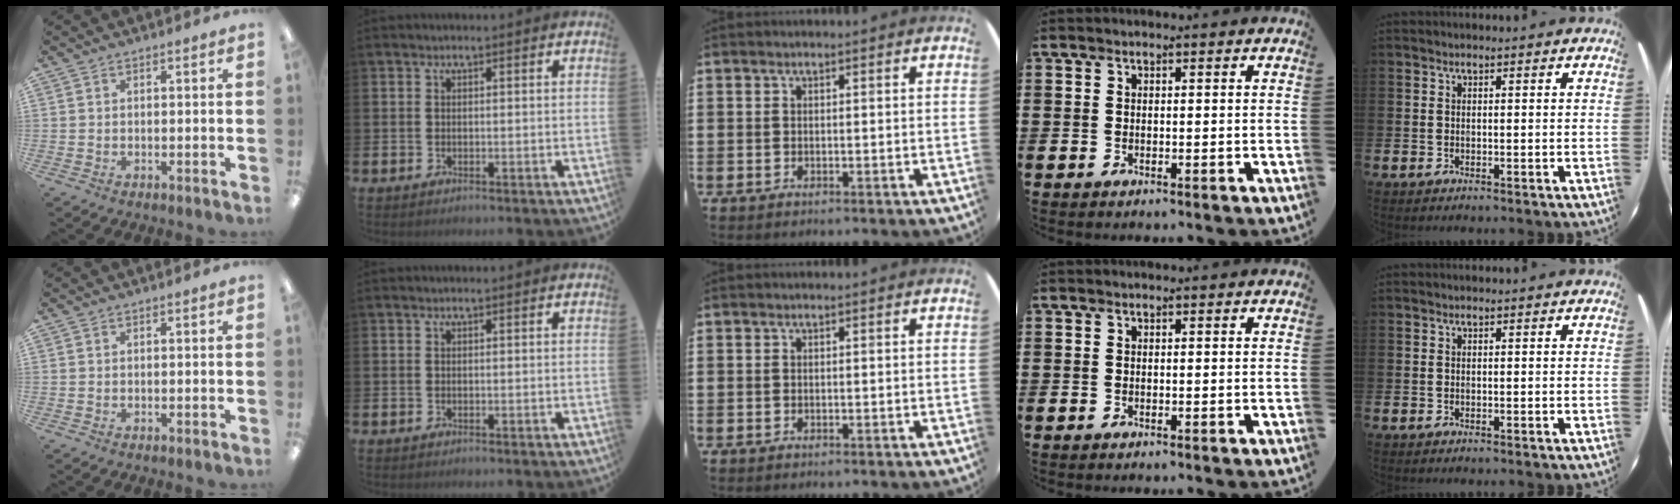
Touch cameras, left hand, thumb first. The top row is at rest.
{}